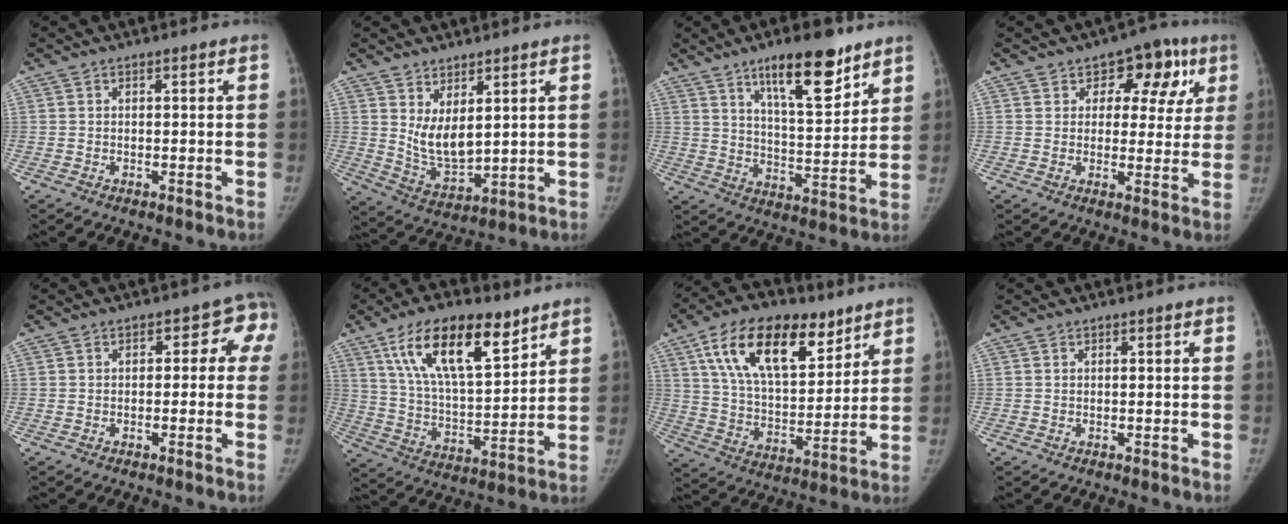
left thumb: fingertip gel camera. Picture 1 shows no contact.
{"total": 7.9, "force": [3.0, 3.9, 6.2], "torque": [-0.095, -0.040, 0.073]}
{"total": 15.0, "force": [9.7, 4.6, 10.4], "torque": [-0.133, -0.060, 0.160]}
{"total": 10.6, "force": [4.7, 7.1, 6.3], "torque": [-0.017, -0.009, 0.056]}
{"total": 5.0, "force": [0.0, 3.8, 3.4], "torque": [0.009, 0.018, -0.014]}
{"total": 18.8, "force": [10.7, 7.5, 13.5], "torque": [-0.201, -0.042, 0.197]}
{"total": 21.7, "force": [11.6, 11.5, 14.2], "torque": [-0.207, -0.032, 0.202]}
{"total": 0.0}